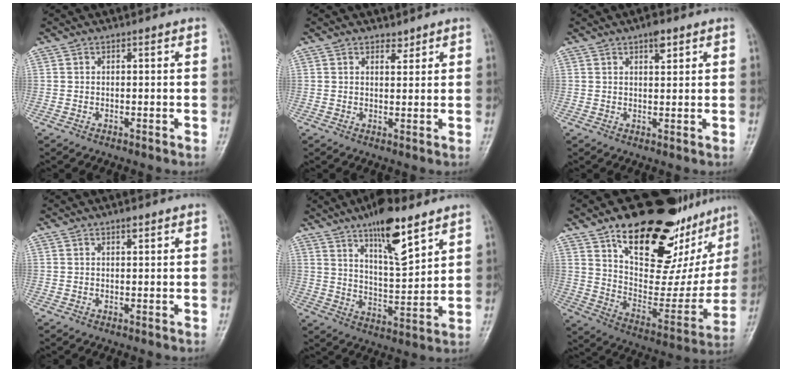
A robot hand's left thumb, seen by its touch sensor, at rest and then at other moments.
{"total": 1.8, "force": [1.5, 1.0, 0.5], "torque": [0.007, -0.011, 0.021]}
{"total": 3.1, "force": [1.9, 1.2, 2.1], "torque": [-0.024, -0.007, 0.027]}
{"total": 1.2, "force": [0.8, 0.4, 0.8], "torque": [-0.008, -0.002, 0.011]}
{"total": 13.2, "force": [8.5, 3.9, 9.2], "torque": [-0.133, -0.052, 0.145]}
{"total": 30.8, "force": [18.7, 13.7, 20.3], "torque": [-0.241, -0.061, 0.290]}